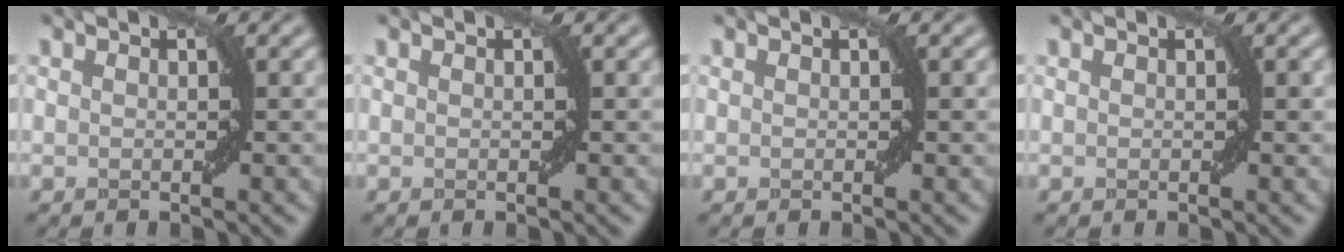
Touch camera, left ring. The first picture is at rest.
{"total": 0.0}
{"total": 0.0}
{"total": 0.0}